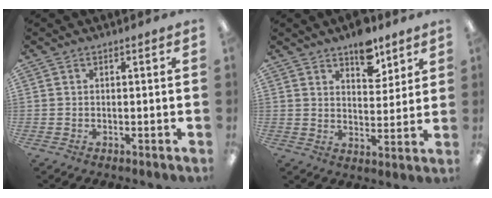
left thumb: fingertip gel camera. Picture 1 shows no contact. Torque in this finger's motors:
{"motor_torque": [1.16, 0.63, 0.88, -0.92, 0.03]}